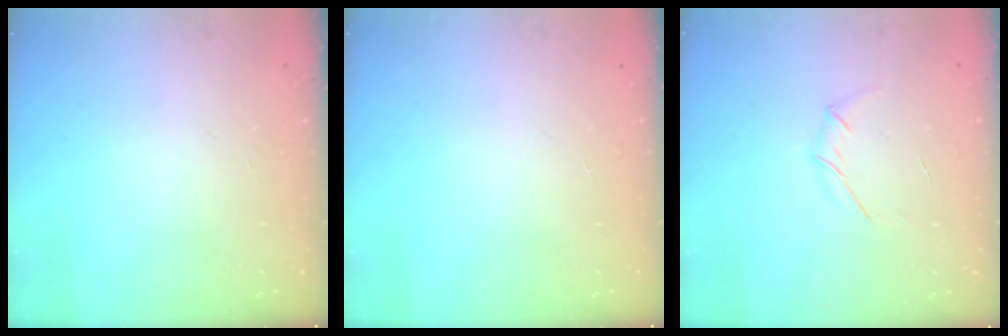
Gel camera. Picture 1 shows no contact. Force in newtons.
{"total": 0.0}
{"total": 3.9, "press": 3.8, "slide": 0.9}